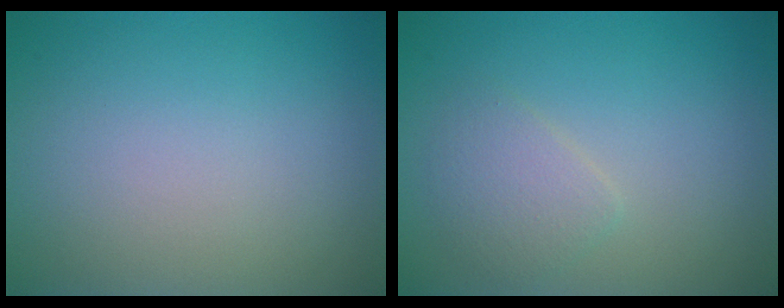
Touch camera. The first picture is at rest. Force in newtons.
{"total": 2.0, "press": 2.0, "slide": 0.0}